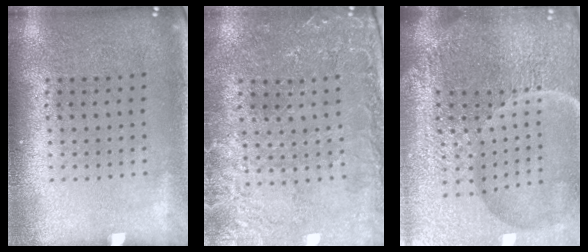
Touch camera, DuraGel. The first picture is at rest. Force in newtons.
{"total": 0.6, "press": 0.4, "slide": 0.4}
{"total": 6.8, "press": 6.0, "slide": 3.0}